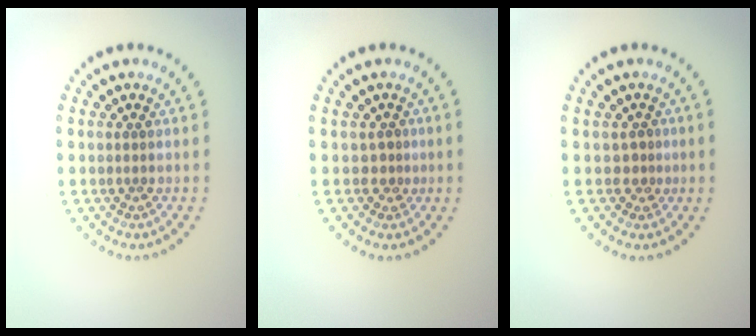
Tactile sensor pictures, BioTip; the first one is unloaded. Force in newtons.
{"total": 1.0, "press": 0.4, "slide": 0.9}
{"total": 1.2, "press": 0.7, "slide": 1.0}